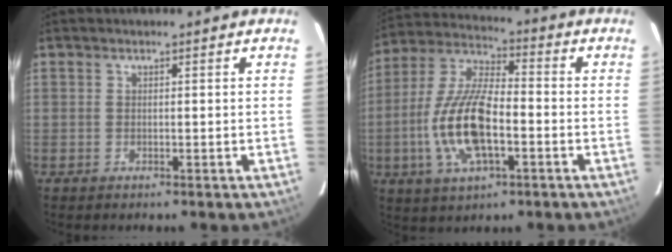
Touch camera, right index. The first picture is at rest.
{"total": 15.7, "force": [-3.9, 6.1, 14.0], "torque": [-0.295, -0.002, -0.074]}